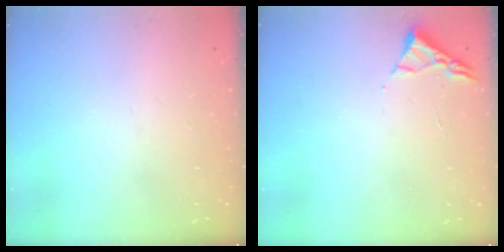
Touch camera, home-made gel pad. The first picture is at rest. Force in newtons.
{"total": 3.0, "press": 2.9, "slide": 0.4}